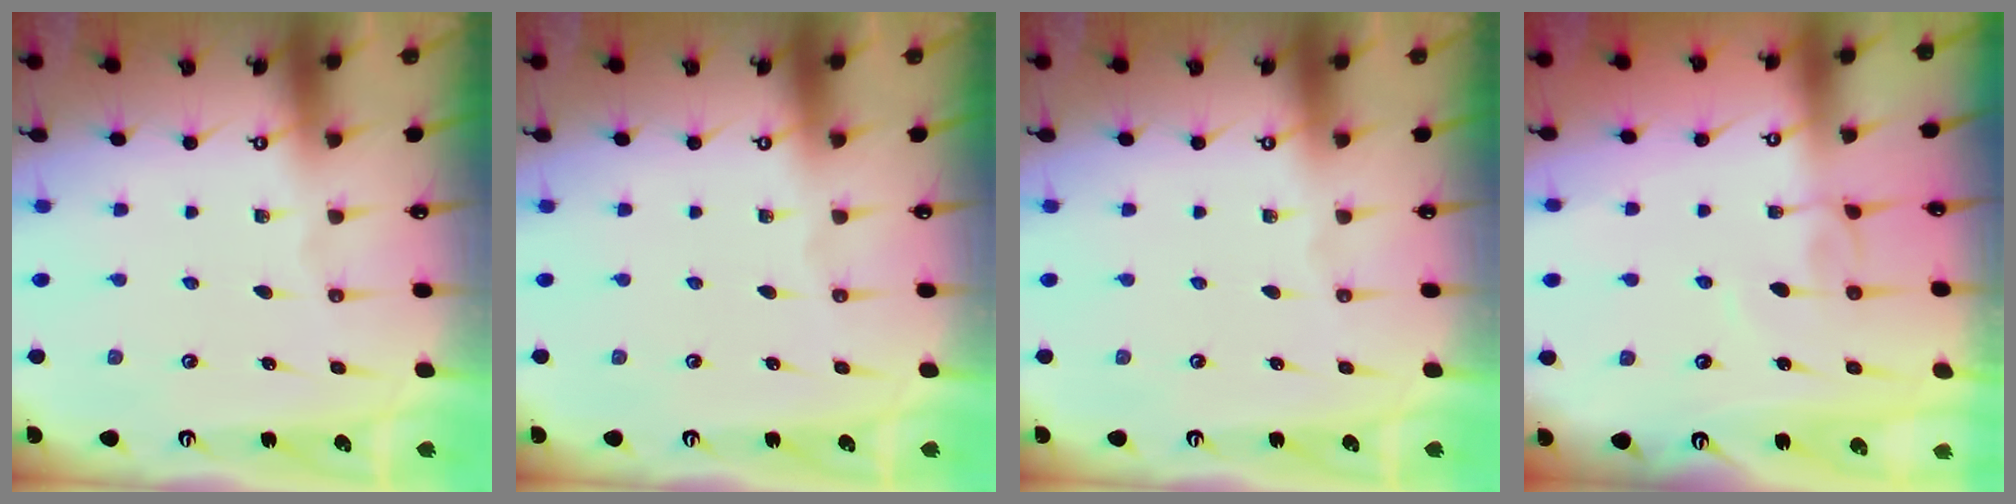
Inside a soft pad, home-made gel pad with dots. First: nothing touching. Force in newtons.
{"total": 0.0}
{"total": 0.0}
{"total": 3.7, "press": 3.7, "slide": 0.2}